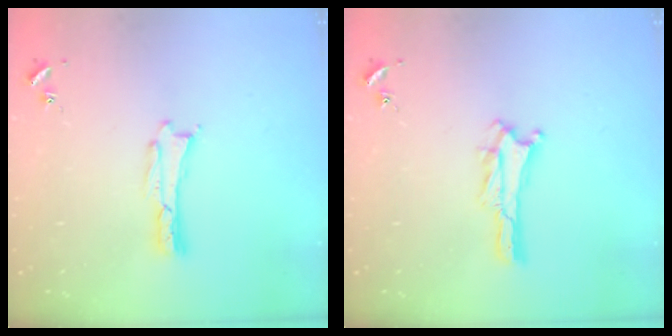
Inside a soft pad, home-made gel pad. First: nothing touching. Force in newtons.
{"total": 1.3, "press": 1.3, "slide": 0.4}